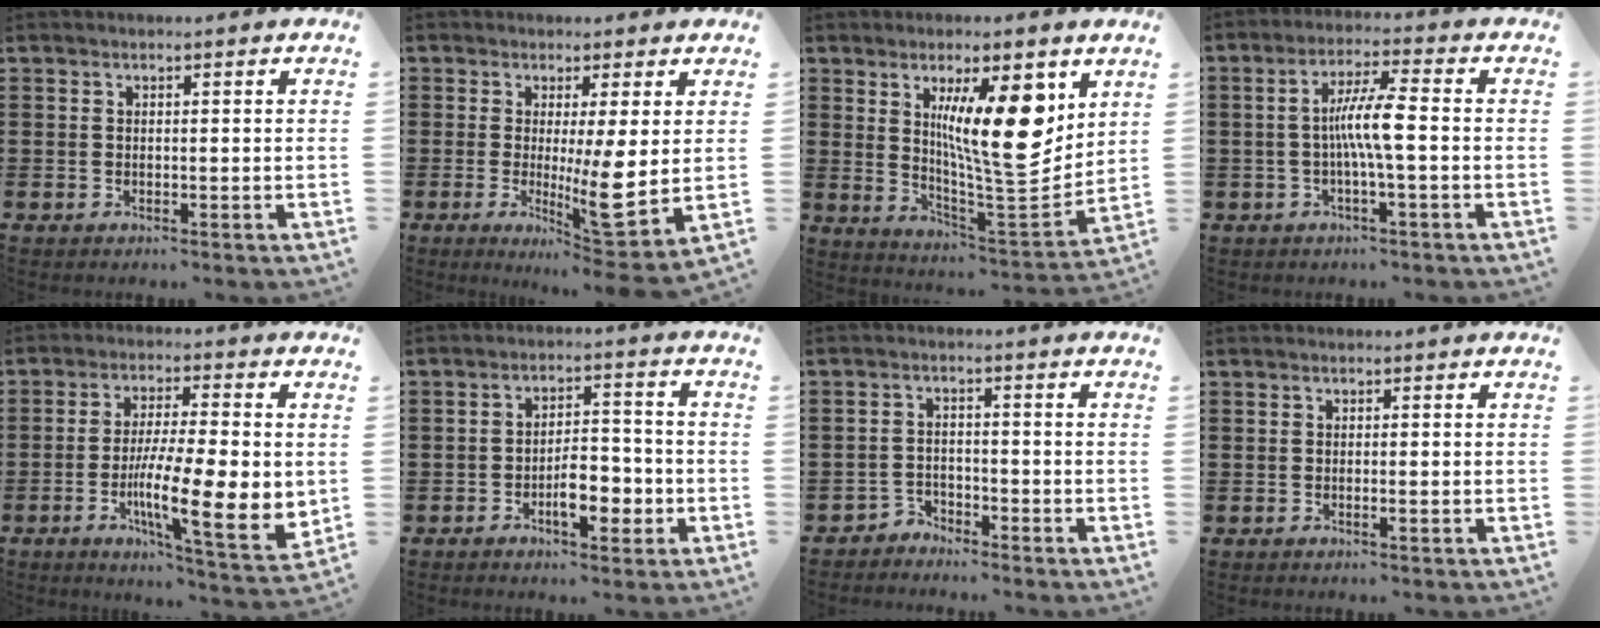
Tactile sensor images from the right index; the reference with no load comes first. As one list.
[{"total": 8.1, "force": [0.0, 0.3, 8.1], "torque": [-0.134, -0.030, -0.001]}, {"total": 14.2, "force": [5.9, 3.3, 12.5], "torque": [-0.201, -0.029, 0.092]}, {"total": 6.5, "force": [-0.7, 0.3, 6.4], "torque": [-0.116, 0.001, -0.018]}, {"total": 13.6, "force": [-1.7, 3.5, 13.0], "torque": [-0.217, -0.029, -0.031]}, {"total": 6.6, "force": [-2.7, 3.1, 5.2], "torque": [-0.070, 0.006, -0.050]}, {"total": 2.5, "force": [-2.4, 0.8, -0.3], "torque": [-0.006, 0.004, -0.051]}, {"total": 0.7, "force": [-0.3, 0.0, 0.7], "torque": [-0.010, -0.005, -0.005]}]